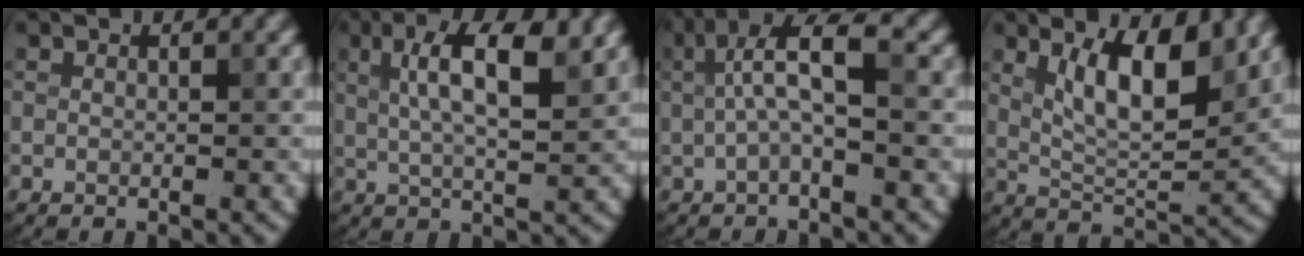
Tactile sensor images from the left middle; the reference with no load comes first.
{"total": 7.3, "force": [2.6, 2.1, 6.5], "torque": [-0.109, 0.008, 0.042]}
{"total": 4.8, "force": [0.6, 1.3, 4.6], "torque": [-0.089, 0.018, 0.003]}
{"total": 6.9, "force": [2.7, 2.4, 5.8], "torque": [-0.100, -0.004, 0.051]}